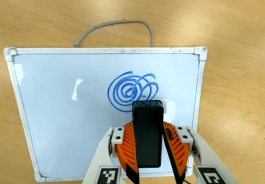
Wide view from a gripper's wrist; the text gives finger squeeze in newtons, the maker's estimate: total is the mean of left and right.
{"total": 6.3, "left": 5.7, "right": 6.9}